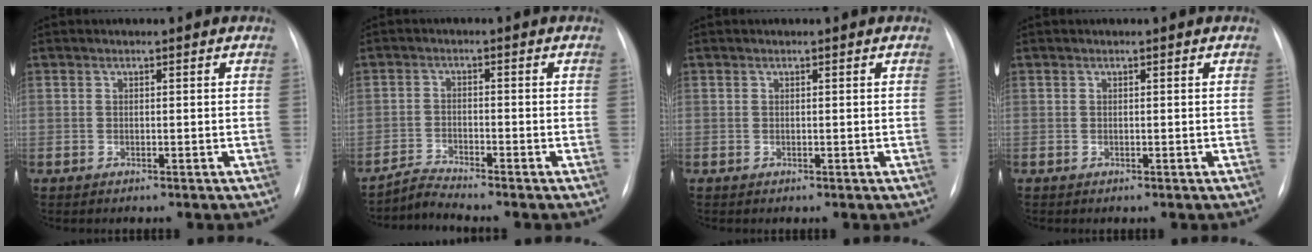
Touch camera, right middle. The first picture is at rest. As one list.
[{"total": 3.2, "force": [-3.0, -1.1, -0.3], "torque": [0.000, -0.021, -0.060]}, {"total": 0.0}, {"total": 0.0}]